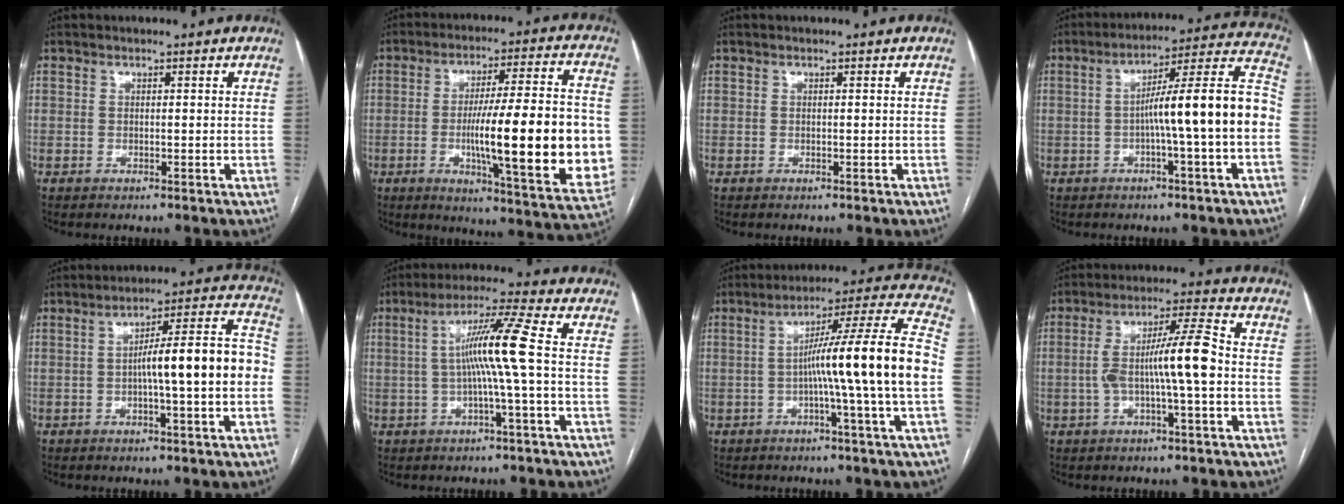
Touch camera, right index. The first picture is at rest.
{"total": 22.7, "force": [-2.7, 2.4, 22.4], "torque": [-0.283, -0.001, -0.033]}
{"total": 0.0}
{"total": 14.5, "force": [-2.2, -0.5, 14.3], "torque": [-0.208, 0.030, -0.040]}
{"total": 12.5, "force": [-1.6, 0.8, 12.3], "torque": [-0.180, 0.031, -0.026]}
{"total": 9.1, "force": [-0.1, -1.5, 9.0], "torque": [-0.163, 0.013, 0.000]}
{"total": 16.0, "force": [-2.1, -2.2, 15.7], "torque": [-0.232, 0.012, -0.043]}
{"total": 10.0, "force": [-1.0, 0.4, 10.0], "torque": [-0.181, 0.025, -0.022]}